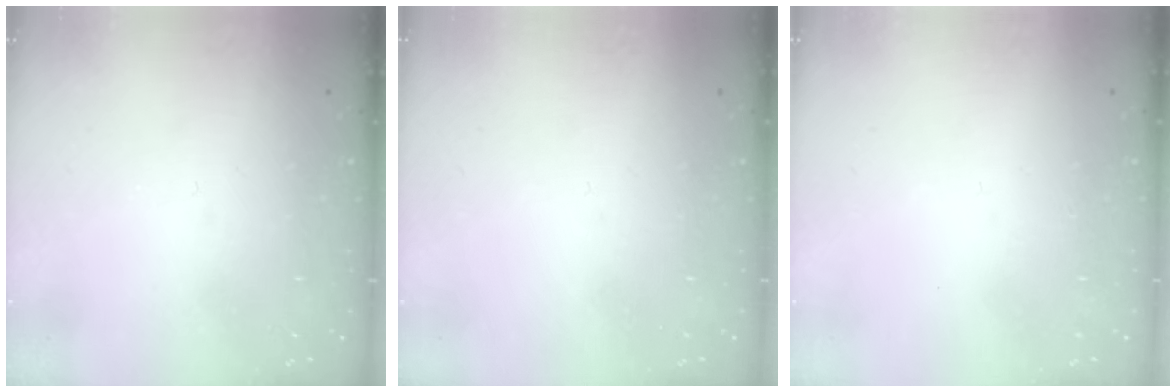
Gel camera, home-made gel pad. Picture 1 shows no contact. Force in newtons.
{"total": 1.5, "press": 1.5, "slide": 0.1}
{"total": 1.6, "press": 1.6, "slide": 0.1}